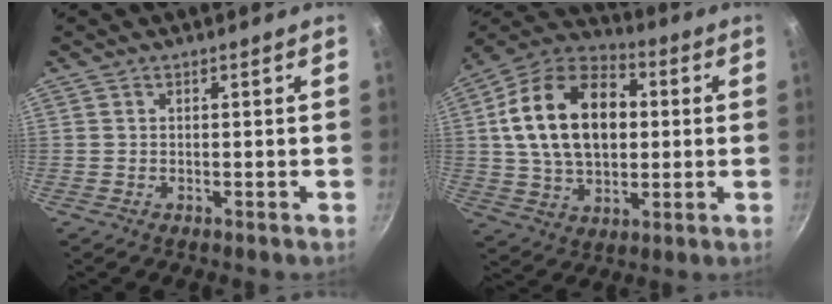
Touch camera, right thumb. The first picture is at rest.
{"total": 21.3, "force": [2.8, 14.2, 15.7], "torque": [-0.245, 0.021, 0.040]}